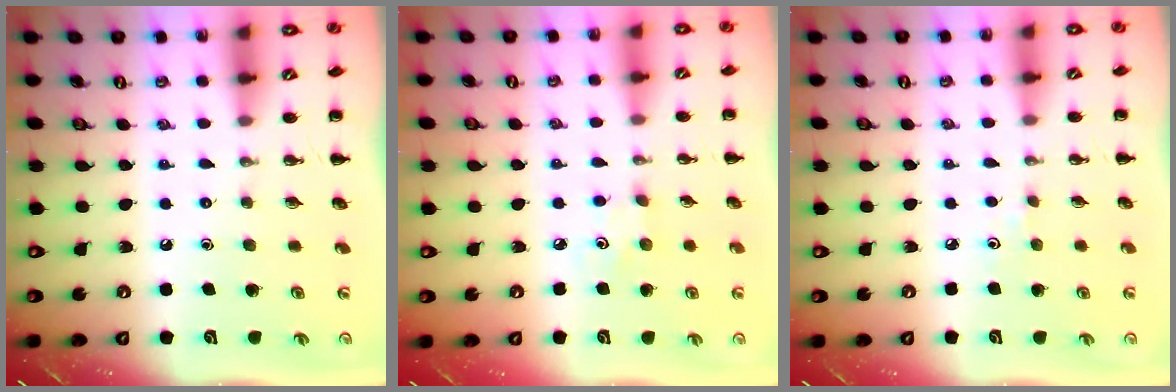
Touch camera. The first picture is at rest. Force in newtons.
{"total": 2.4, "press": 2.3, "slide": 0.7}
{"total": 2.9, "press": 2.7, "slide": 0.9}